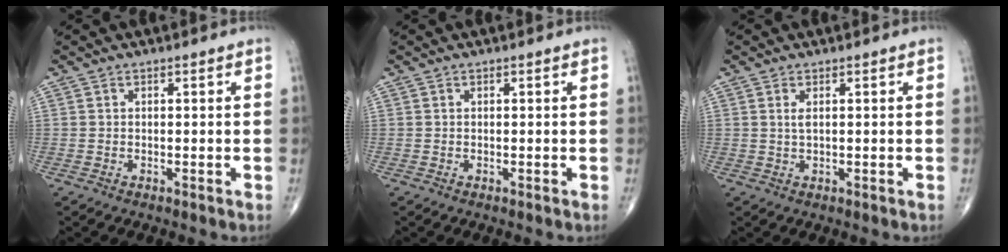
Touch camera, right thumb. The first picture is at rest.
{"total": 0.0}
{"total": 1.5, "force": [0.5, 0.4, 1.3], "torque": [-0.029, -0.001, 0.013]}